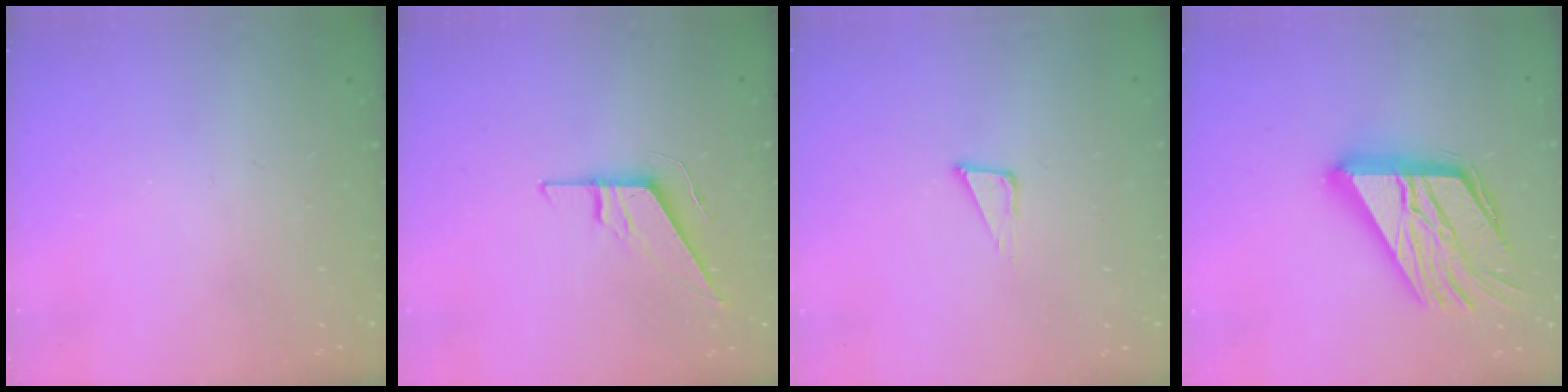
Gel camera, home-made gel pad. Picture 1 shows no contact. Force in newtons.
{"total": 9.2, "press": 9.1, "slide": 0.9}
{"total": 4.0, "press": 3.9, "slide": 0.8}
{"total": 23.5, "press": 23.3, "slide": 2.3}